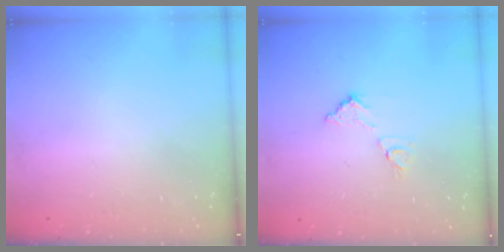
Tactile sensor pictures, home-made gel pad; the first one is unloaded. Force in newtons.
{"total": 7.5, "press": 7.5, "slide": 0.4}